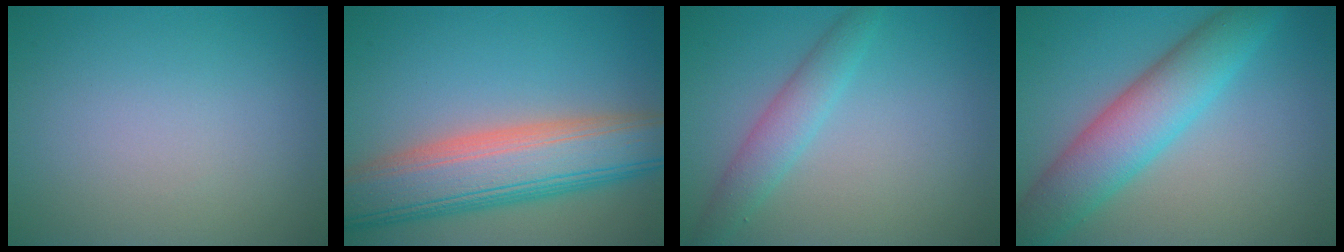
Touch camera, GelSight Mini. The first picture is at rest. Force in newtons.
{"total": 9.9, "press": 9.9, "slide": 0.7}
{"total": 2.8, "press": 2.8, "slide": 0.1}
{"total": 6.8, "press": 6.8, "slide": 0.1}